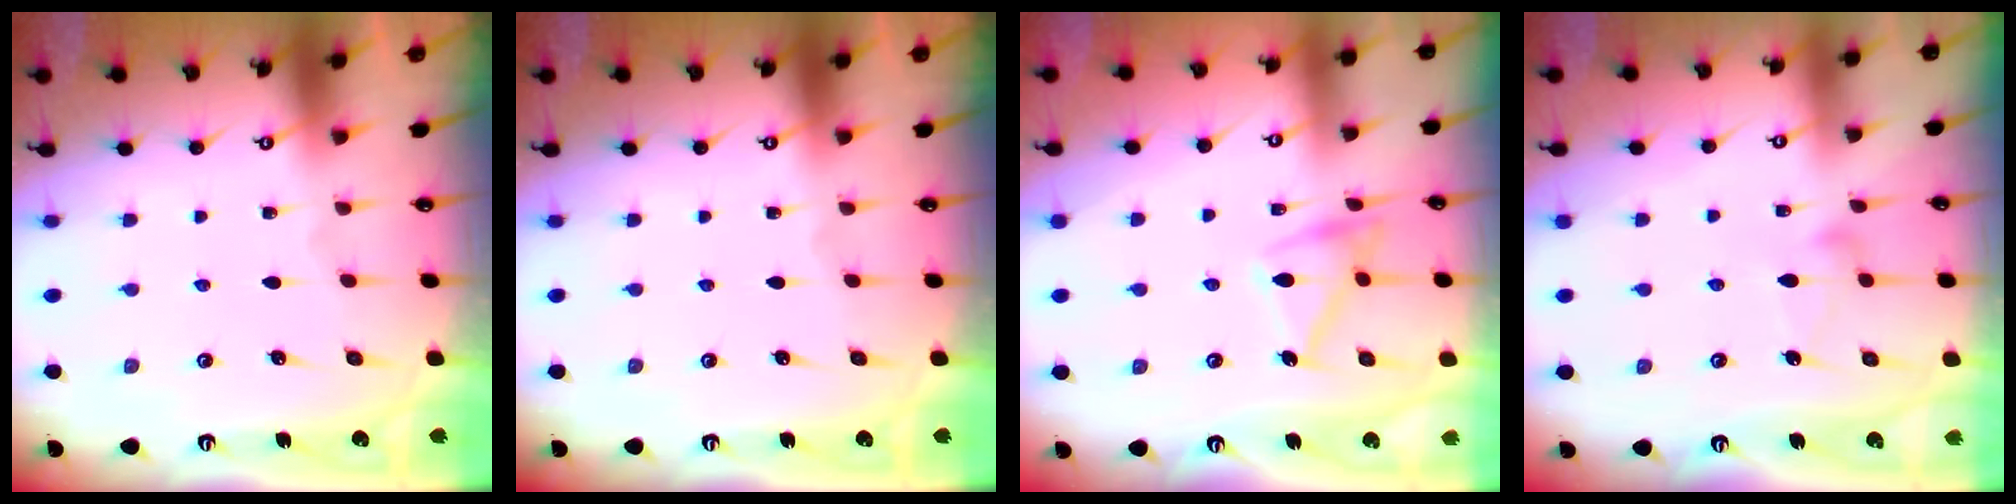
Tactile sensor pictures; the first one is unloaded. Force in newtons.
{"total": 0.0}
{"total": 14.5, "press": 14.5, "slide": 0.7}
{"total": 6.9, "press": 6.9, "slide": 0.3}